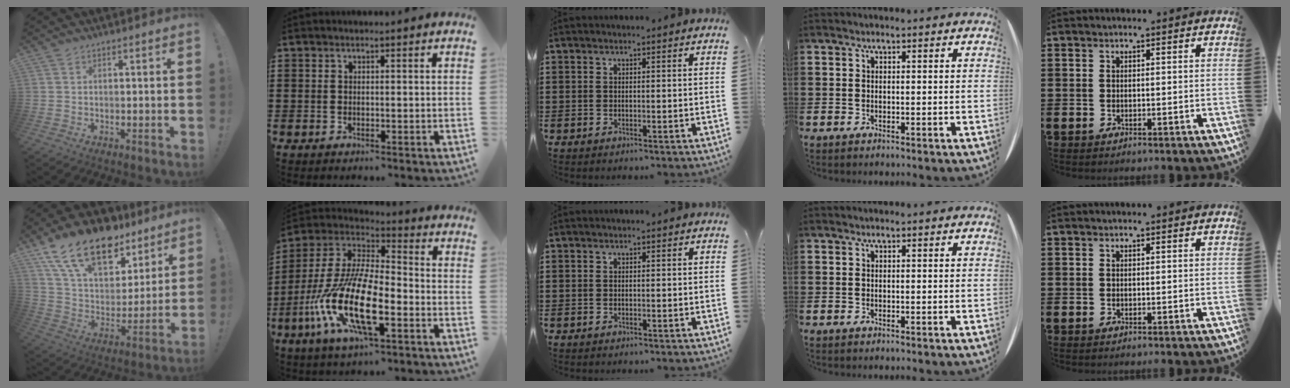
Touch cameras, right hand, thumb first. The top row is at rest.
{"thumb": {"total": 20.8, "force": [13.4, 10.8, 11.6], "torque": [-0.194, -0.080, 0.243]}, "index": {"total": 16.1, "force": [-6.6, 5.6, 13.5], "torque": [-0.321, -0.012, -0.133]}}